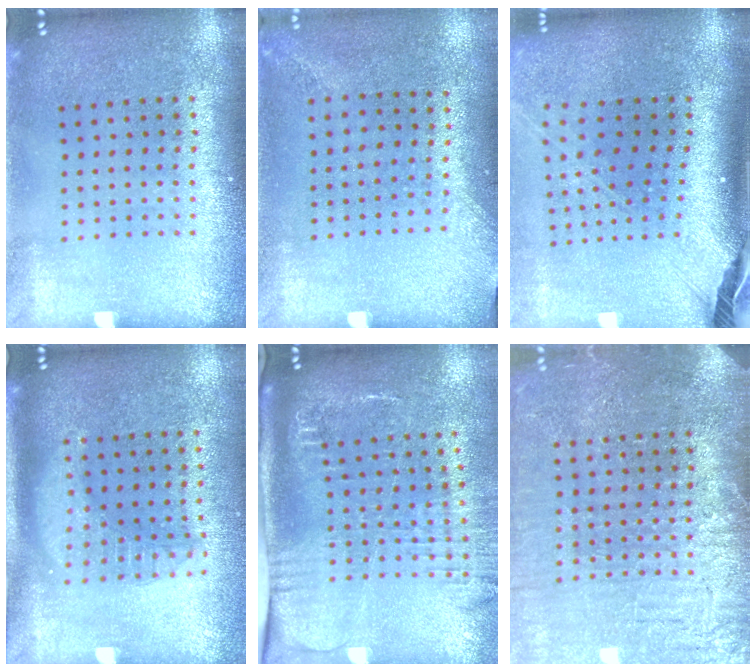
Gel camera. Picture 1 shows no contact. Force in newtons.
{"total": 1.4, "press": 1.0, "slide": 1.0}
{"total": 2.6, "press": 1.9, "slide": 1.8}
{"total": 1.8, "press": 1.5, "slide": 0.9}
{"total": 2.8, "press": 2.1, "slide": 1.8}
{"total": 3.6, "press": 3.4, "slide": 1.3}